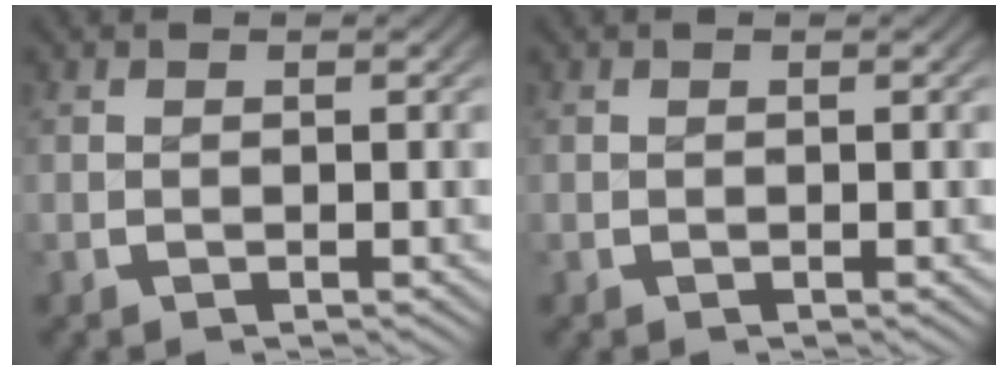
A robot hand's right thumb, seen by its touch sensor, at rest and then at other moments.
{"total": 0.0}